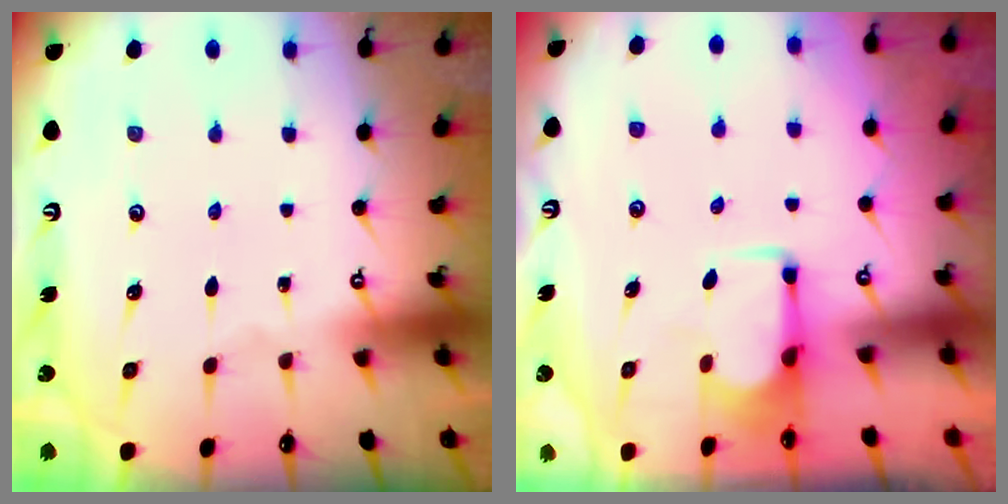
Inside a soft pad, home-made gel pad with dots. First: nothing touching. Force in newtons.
{"total": 1.8, "press": 1.6, "slide": 0.7}